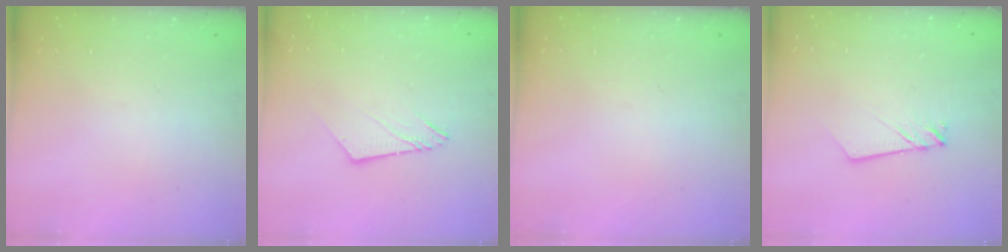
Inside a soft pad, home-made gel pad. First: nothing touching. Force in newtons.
{"total": 6.2, "press": 6.2, "slide": 0.6}
{"total": 0.0}
{"total": 2.1, "press": 2.1, "slide": 0.2}